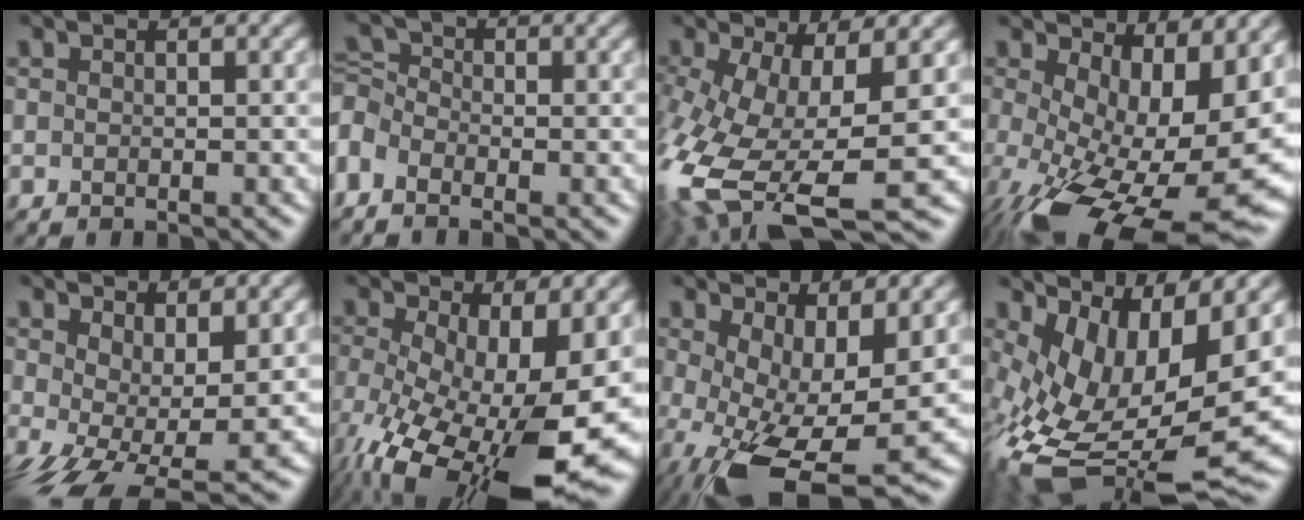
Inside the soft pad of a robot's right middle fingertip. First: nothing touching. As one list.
[{"total": 2.8, "force": [-1.8, 1.7, 1.2], "torque": [-0.035, 0.014, -0.049]}, {"total": 12.0, "force": [-3.9, 4.8, 10.3], "torque": [-0.238, -0.019, -0.057]}, {"total": 15.4, "force": [-3.5, 6.7, 13.4], "torque": [-0.215, -0.033, -0.029]}, {"total": 6.7, "force": [-1.8, 2.6, 5.9], "torque": [-0.120, -0.016, -0.016]}, {"total": 16.4, "force": [-4.4, 7.3, 13.9], "torque": [-0.241, -0.031, -0.045]}, {"total": 10.6, "force": [-3.0, 4.4, 9.2], "torque": [-0.172, -0.029, -0.028]}, {"total": 14.6, "force": [-0.2, 6.9, 12.8], "torque": [-0.264, -0.015, 0.020]}]